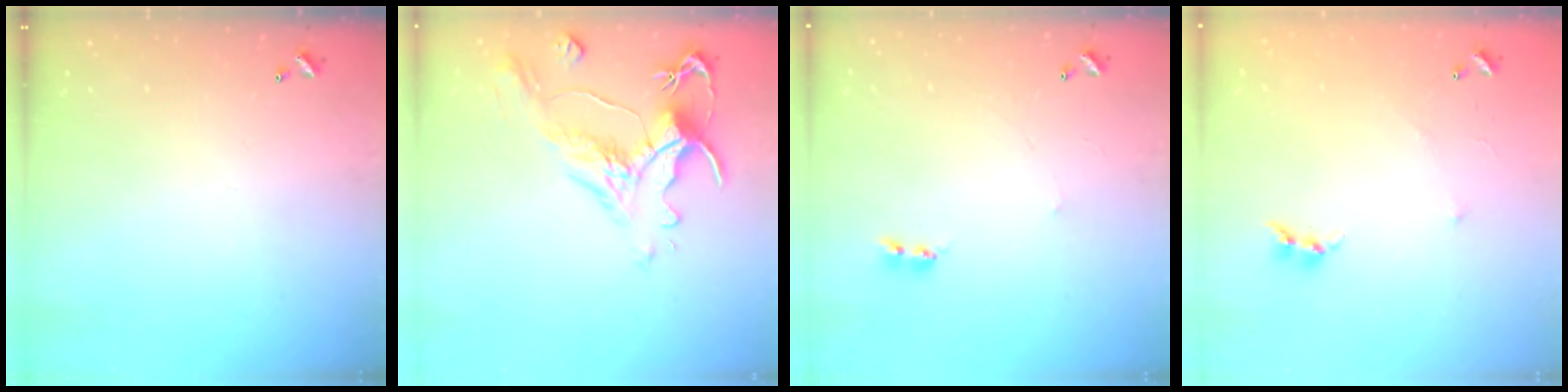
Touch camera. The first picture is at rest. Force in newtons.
{"total": 1.5, "press": 0.1, "slide": 1.5}
{"total": 2.2, "press": 2.1, "slide": 0.5}
{"total": 6.1, "press": 6.1, "slide": 0.4}